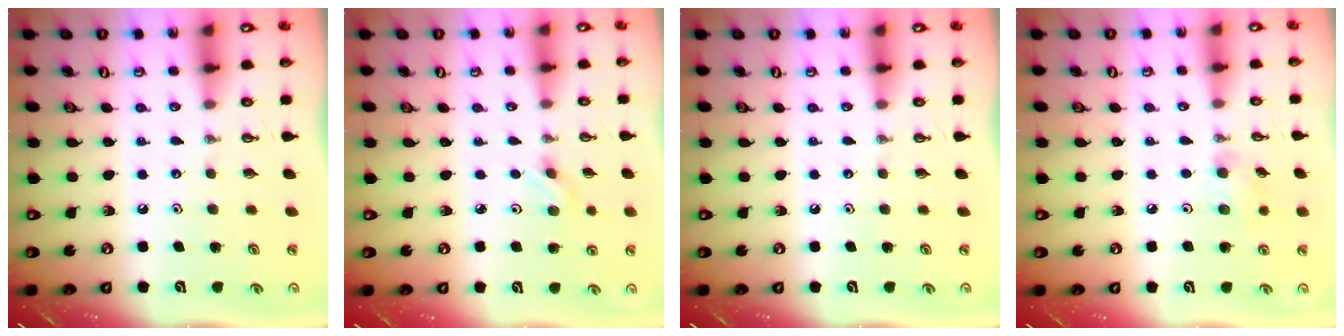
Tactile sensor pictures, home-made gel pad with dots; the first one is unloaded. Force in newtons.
{"total": 2.7, "press": 2.3, "slide": 1.4}
{"total": 0.0}
{"total": 5.0, "press": 4.9, "slide": 1.4}